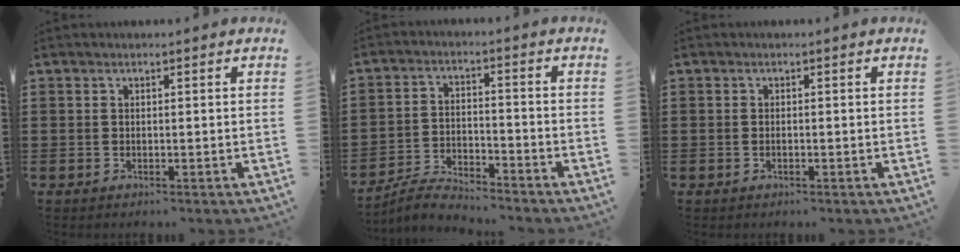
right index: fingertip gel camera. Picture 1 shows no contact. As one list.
[{"total": 4.6, "force": [-4.5, 0.4, 0.6], "torque": [-0.021, 0.006, -0.093]}, {"total": 0.5, "force": [-0.2, 0.2, 0.4], "torque": [-0.010, -0.003, -0.004]}]